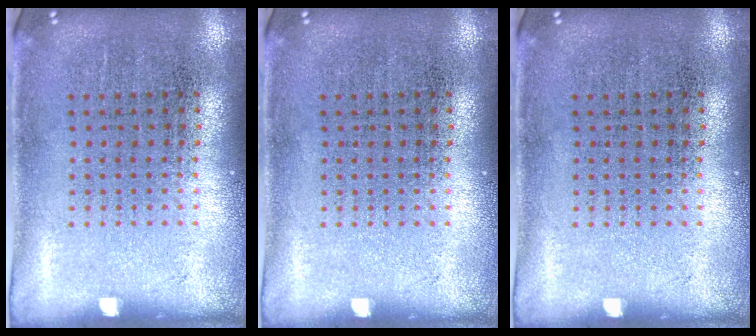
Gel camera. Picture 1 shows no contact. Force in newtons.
{"total": 0.0}
{"total": 0.0}